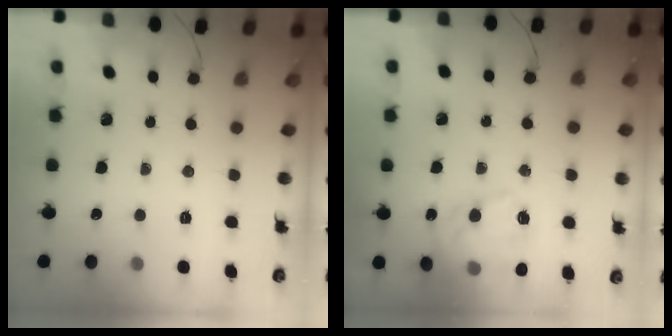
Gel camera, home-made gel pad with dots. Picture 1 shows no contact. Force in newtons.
{"total": 15.9, "press": 15.6, "slide": 3.2}